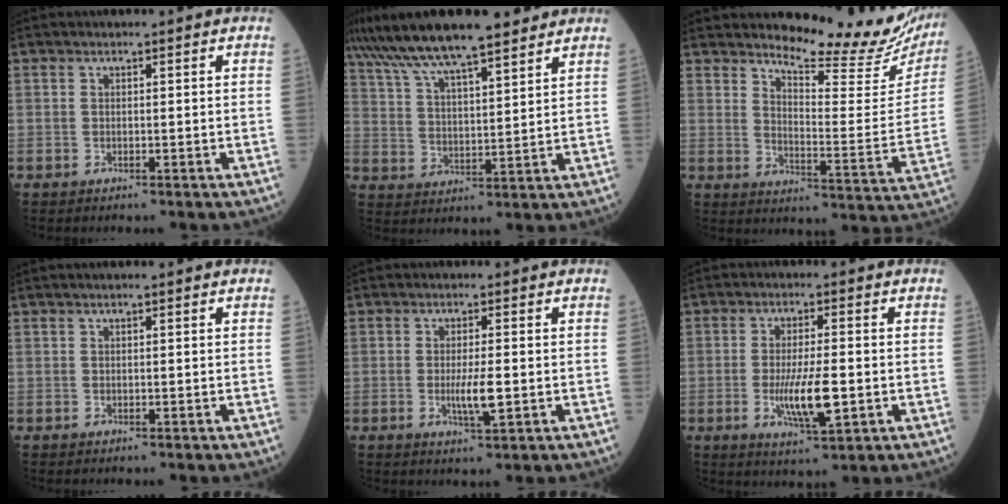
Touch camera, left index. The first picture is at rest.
{"total": 15.6, "force": [12.7, 2.2, 8.9], "torque": [-0.161, 0.032, 0.216]}
{"total": 18.1, "force": [16.8, 2.9, 6.3], "torque": [-0.082, -0.088, 0.200]}
{"total": 0.9, "force": [0.7, 0.2, 0.6], "torque": [-0.012, 0.011, 0.009]}
{"total": 3.8, "force": [-0.5, 0.5, 3.8], "torque": [-0.073, -0.006, -0.006]}
{"total": 7.4, "force": [-1.4, 1.3, 7.2], "torque": [-0.138, -0.015, -0.024]}